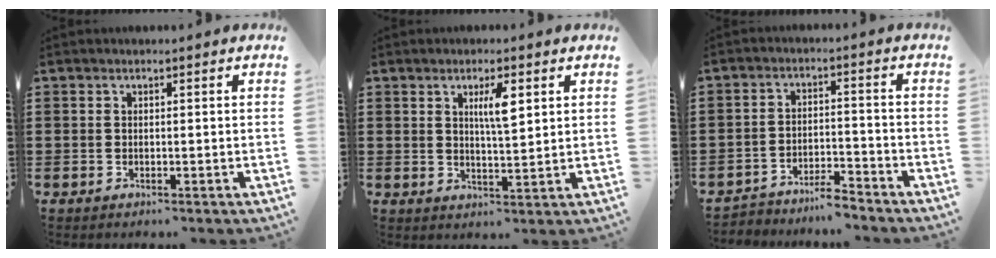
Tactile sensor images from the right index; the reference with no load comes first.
{"total": 4.4, "force": [1.8, 1.0, 3.9], "torque": [-0.073, 0.004, 0.025]}
{"total": 4.2, "force": [-4.2, 0.2, 0.3], "torque": [-0.012, 0.005, -0.088]}